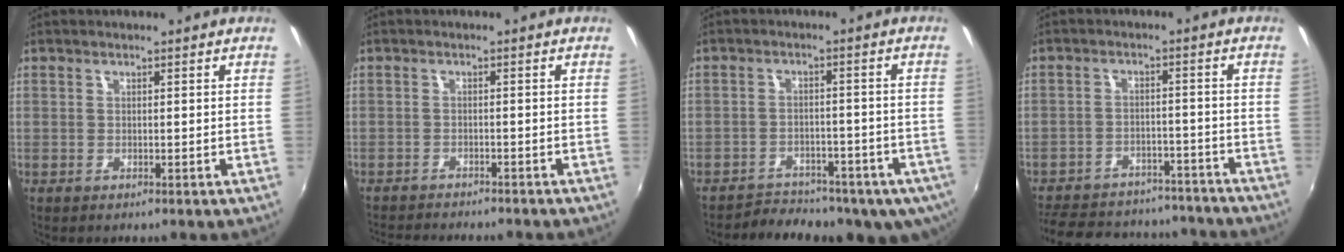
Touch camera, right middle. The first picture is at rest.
{"total": 7.0, "force": [-6.6, 0.8, 2.2], "torque": [-0.059, -0.016, -0.100]}
{"total": 14.9, "force": [-10.9, 7.5, 6.9], "torque": [-0.129, -0.007, -0.135]}
{"total": 23.4, "force": [-19.8, 9.3, 8.4], "torque": [-0.190, 0.032, -0.248]}